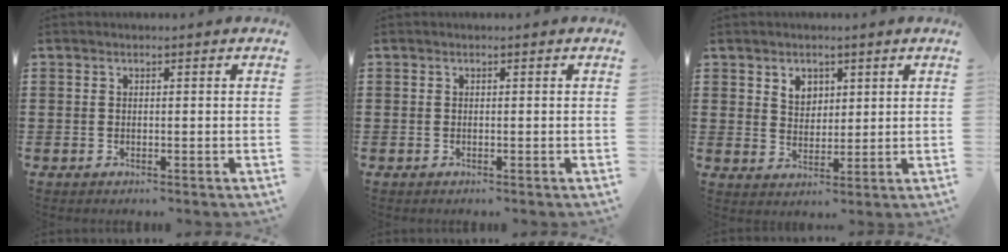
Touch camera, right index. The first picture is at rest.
{"total": 0.0}
{"total": 3.4, "force": [2.1, 2.5, 1.0], "torque": [-0.029, 0.010, 0.038]}